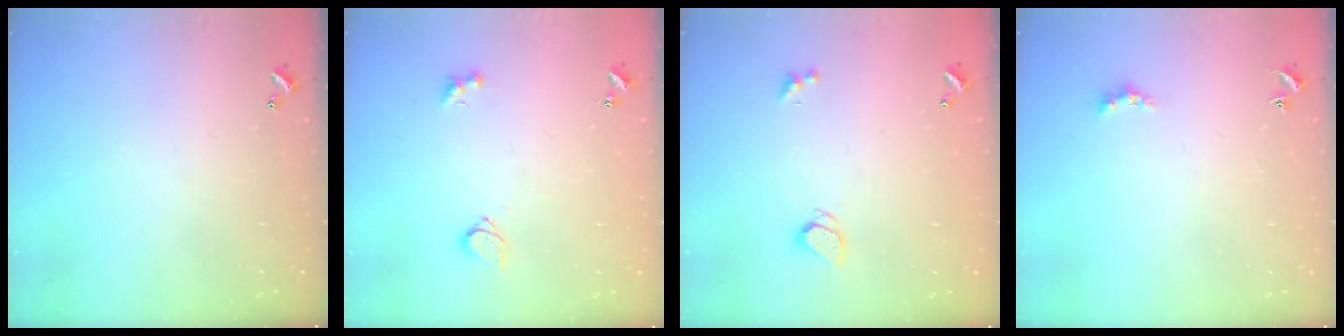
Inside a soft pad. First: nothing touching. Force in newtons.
{"total": 3.6, "press": 3.4, "slide": 1.2}
{"total": 1.8, "press": 1.7, "slide": 0.5}
{"total": 2.2, "press": 2.1, "slide": 0.5}